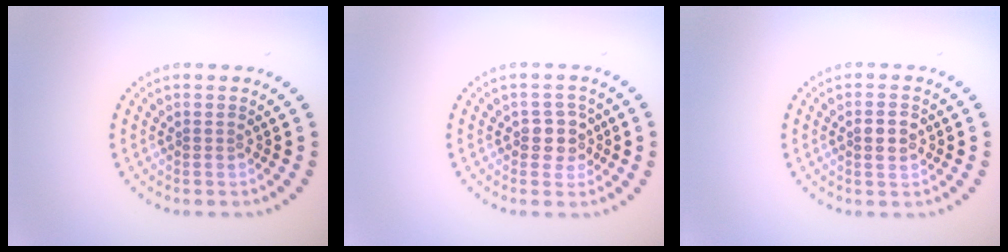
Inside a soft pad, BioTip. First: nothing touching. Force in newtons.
{"total": 2.3, "press": 2.1, "slide": 1.1}
{"total": 2.4, "press": 2.4, "slide": 0.0}